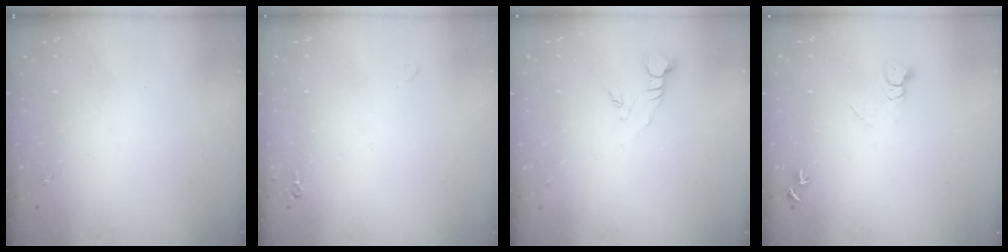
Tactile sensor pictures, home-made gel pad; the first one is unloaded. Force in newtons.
{"total": 3.8, "press": 3.8, "slide": 0.6}
{"total": 3.7, "press": 3.6, "slide": 0.3}
{"total": 5.5, "press": 5.5, "slide": 0.5}